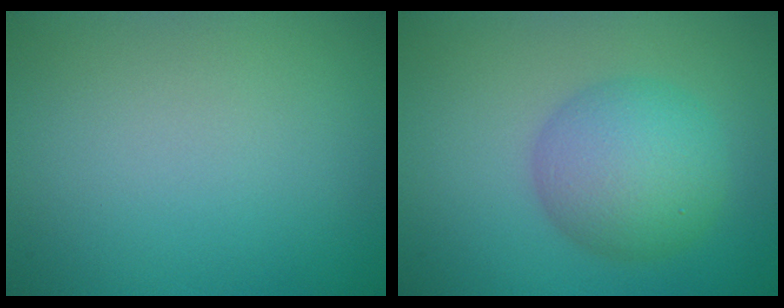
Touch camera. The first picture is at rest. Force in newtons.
{"total": 5.7, "press": 5.7, "slide": 0.1}